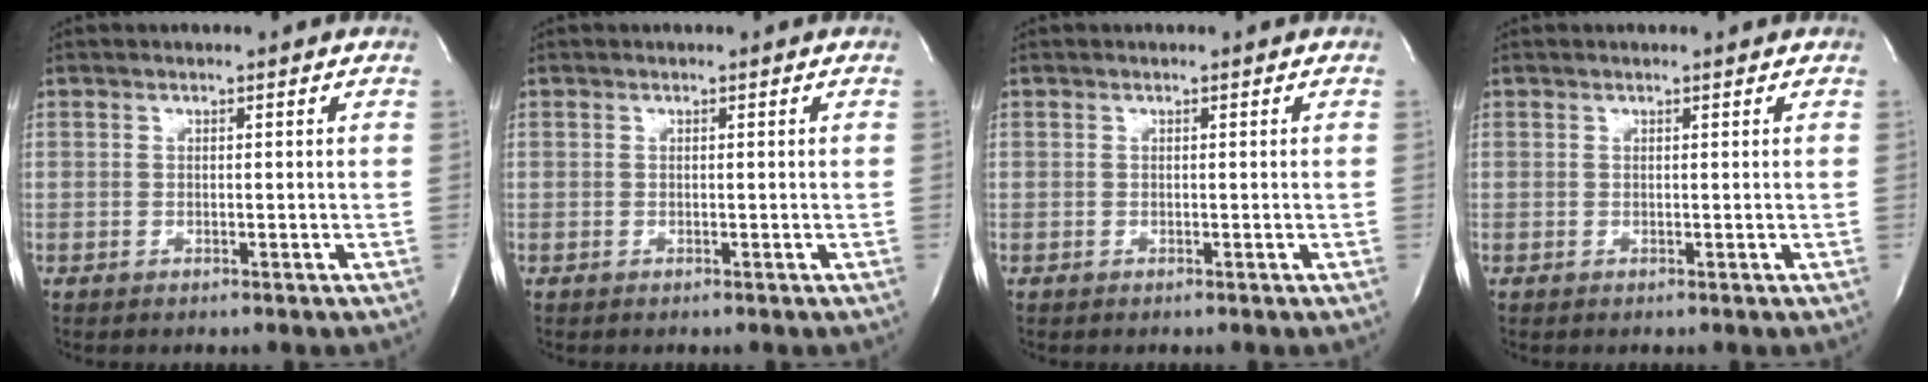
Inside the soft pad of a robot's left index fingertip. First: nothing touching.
{"total": 0.0}
{"total": 0.0}
{"total": 0.9, "force": [0.8, 0.0, 0.3], "torque": [-0.012, 0.007, 0.011]}